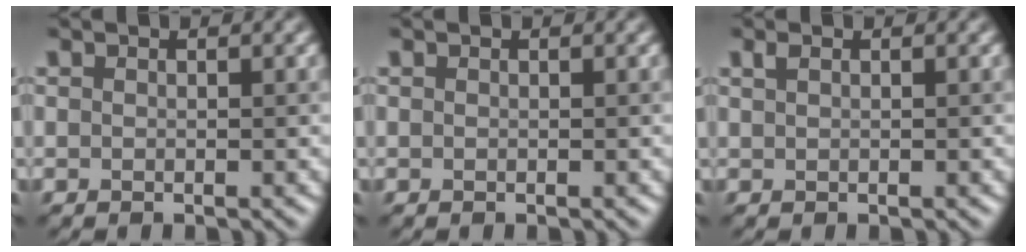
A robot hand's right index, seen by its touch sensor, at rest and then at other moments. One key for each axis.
{"total": 0.0}
{"total": 0.6, "fx": 0.5, "fy": 0.2, "fz": 0.4, "tx": -0.010, "ty": 0.006, "tz": 0.009}